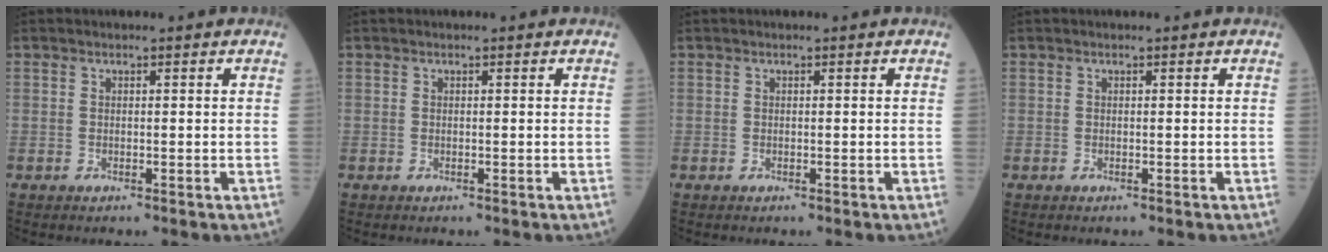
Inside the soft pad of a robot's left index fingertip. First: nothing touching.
{"total": 0.0}
{"total": 0.0}
{"total": 0.0}